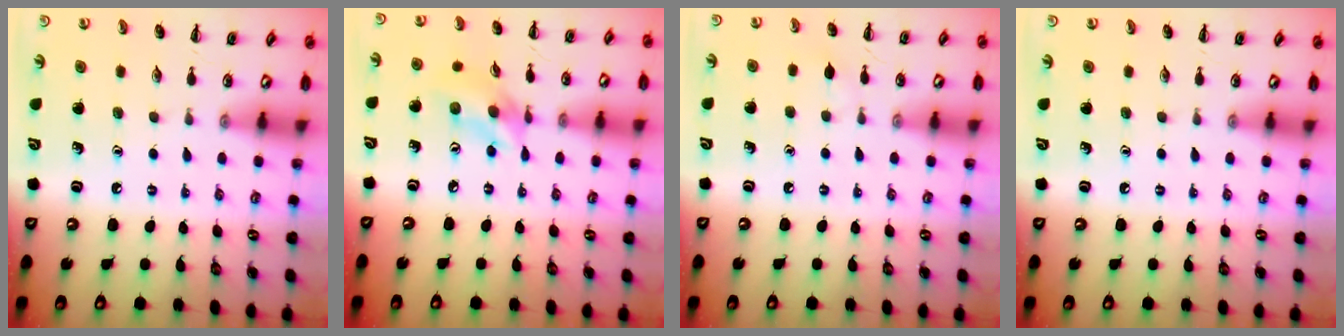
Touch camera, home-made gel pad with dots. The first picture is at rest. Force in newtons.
{"total": 8.8, "press": 8.7, "slide": 1.4}
{"total": 3.0, "press": 2.9, "slide": 1.0}
{"total": 0.0}